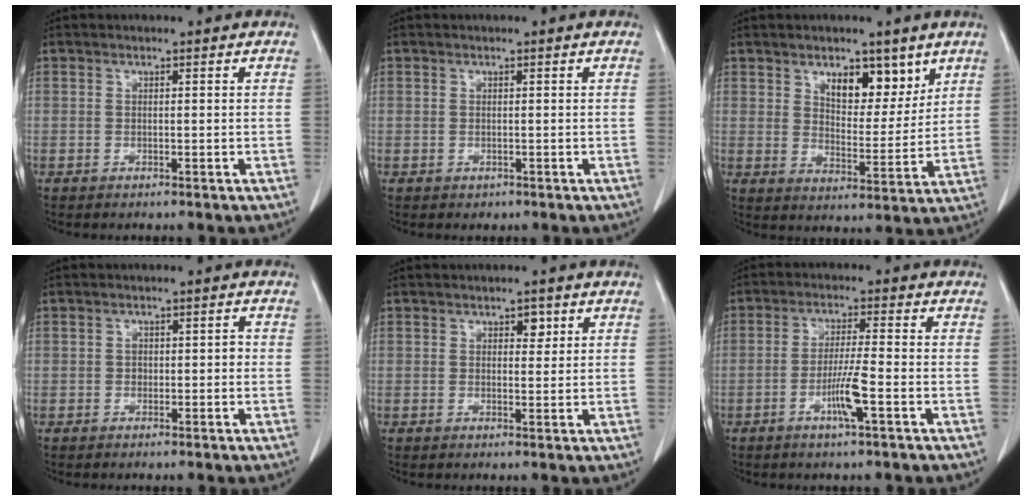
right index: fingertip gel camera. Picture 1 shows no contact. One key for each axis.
{"total": 0.6, "fx": -0.2, "fy": 0.6, "fz": 0.1, "tx": -0.003, "ty": 0.003, "tz": -0.001}
{"total": 7.7, "fx": 4.7, "fy": 3.6, "fz": 5.1, "tx": -0.069, "ty": -0.007, "tz": 0.077}
{"total": 1.8, "fx": -0.2, "fy": 1.2, "fz": 1.3, "tx": -0.016, "ty": 0.008, "tz": -0.002}
{"total": 2.0, "fx": 0.9, "fy": 1.1, "fz": 1.3, "tx": -0.014, "ty": 0.000, "tz": 0.013}
{"total": 5.8, "fx": -2.3, "fy": -0.2, "fz": 5.3, "tx": -0.102, "ty": -0.008, "tz": -0.045}